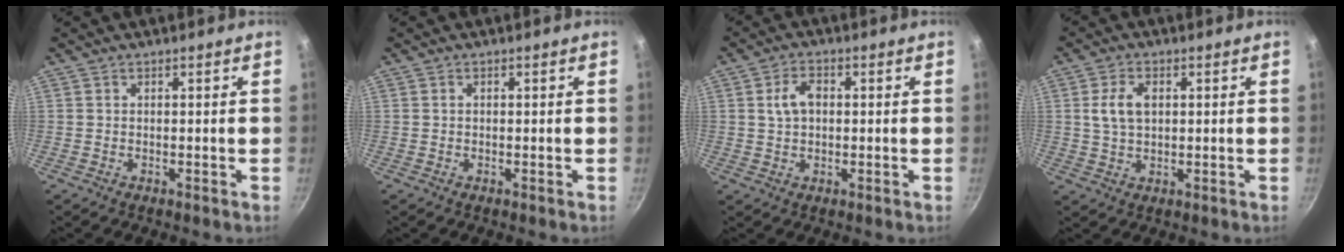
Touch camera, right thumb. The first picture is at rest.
{"total": 0.0}
{"total": 4.8, "force": [0.7, 3.2, 3.5], "torque": [-0.063, 0.010, 0.012]}
{"total": 5.8, "force": [1.2, 3.6, 4.4], "torque": [-0.083, 0.001, 0.022]}